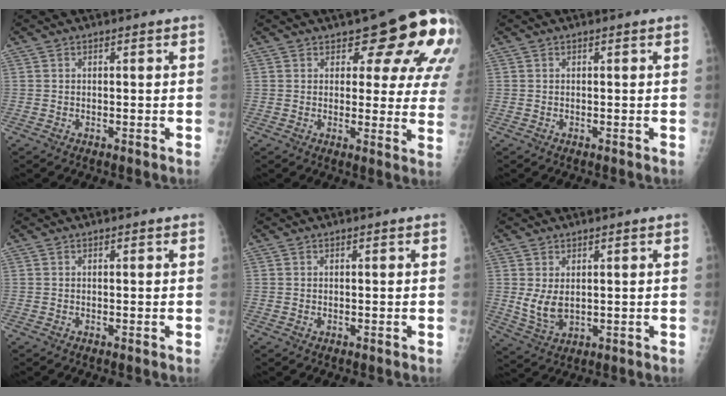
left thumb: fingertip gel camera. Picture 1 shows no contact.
{"total": 15.0, "force": [8.5, 6.3, 10.7], "torque": [-0.083, -0.042, 0.091]}
{"total": 0.0}
{"total": 0.0}
{"total": 0.0}
{"total": 5.1, "force": [0.8, 3.2, 3.9], "torque": [-0.064, -0.017, 0.030]}